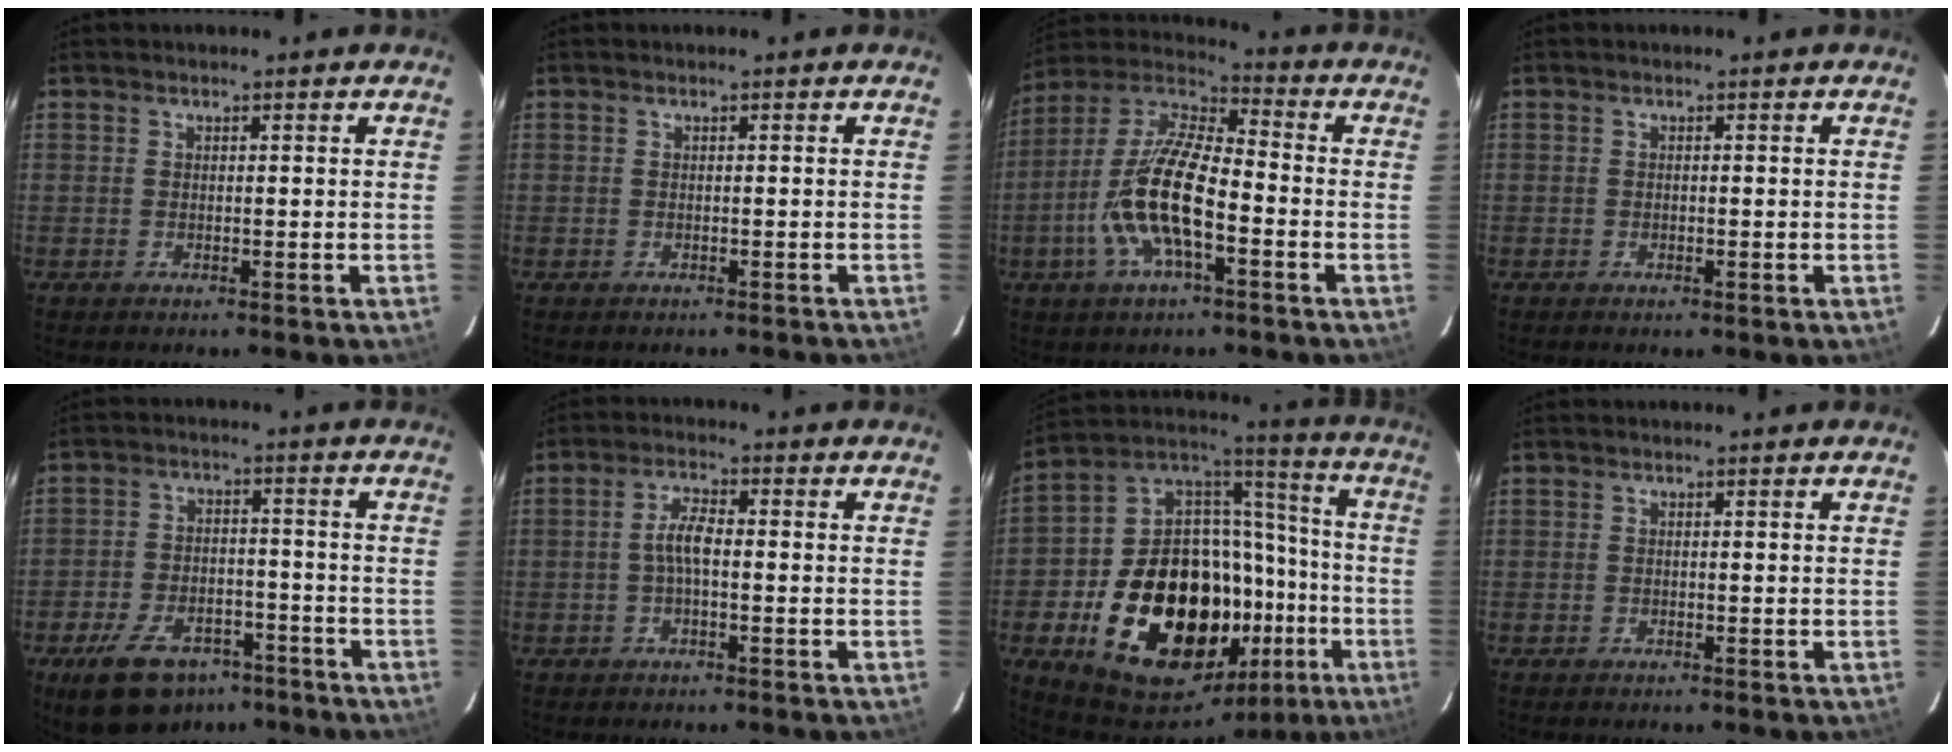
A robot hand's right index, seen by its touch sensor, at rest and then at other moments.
{"total": 0.6, "force": [-0.5, 0.4, 0.0], "torque": [-0.002, 0.003, -0.003]}
{"total": 15.4, "force": [-4.9, 4.9, 13.8], "torque": [-0.278, -0.002, -0.100]}
{"total": 0.6, "force": [-0.3, 0.3, 0.4], "torque": [-0.006, -0.001, -0.006]}
{"total": 13.8, "force": [-9.0, 7.5, 7.2], "torque": [-0.160, 0.004, -0.138]}
{"total": 3.7, "force": [-0.5, 1.1, 3.5], "torque": [-0.073, 0.010, -0.011]}
{"total": 33.6, "force": [-12.1, 21.5, 22.8], "torque": [-0.398, 0.041, -0.164]}
{"total": 0.0}